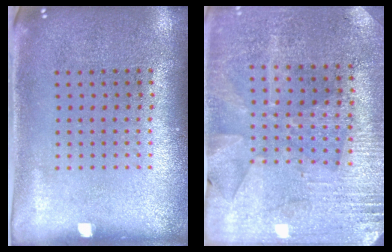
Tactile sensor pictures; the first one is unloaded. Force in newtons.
{"total": 2.8, "press": 2.7, "slide": 0.7}